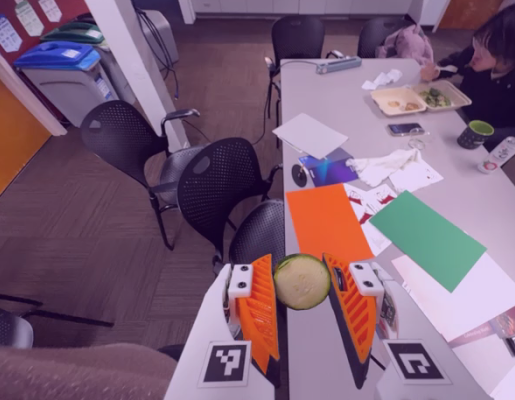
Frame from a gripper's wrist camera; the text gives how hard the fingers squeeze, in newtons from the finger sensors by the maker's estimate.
{"total": 9.1, "left": 8.8, "right": 9.5}